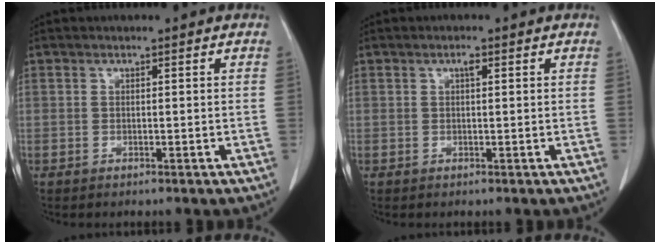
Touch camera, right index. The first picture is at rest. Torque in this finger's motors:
{"motor_torque": [0.12, -0.09, 0.04, 0.02]}